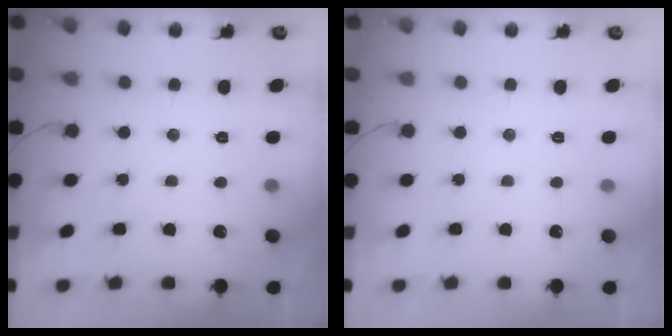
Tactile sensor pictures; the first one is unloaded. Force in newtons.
{"total": 0.0}